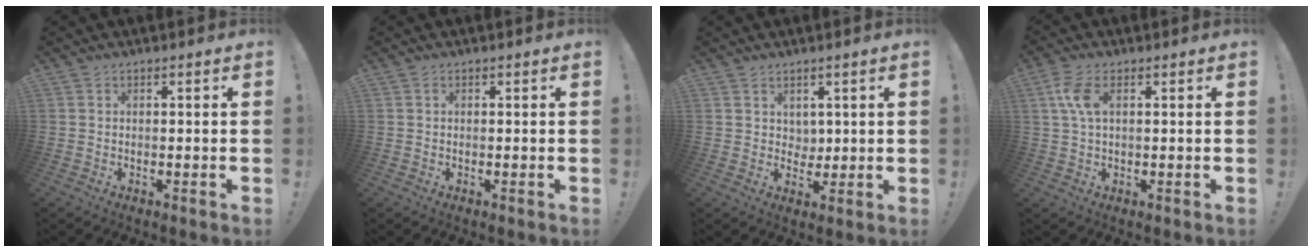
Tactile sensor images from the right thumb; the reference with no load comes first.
{"total": 0.0}
{"total": 4.1, "force": [2.5, 3.2, 0.8], "torque": [-0.003, -0.023, 0.043]}
{"total": 6.3, "force": [1.8, 2.8, 5.3], "torque": [-0.122, 0.003, 0.031]}